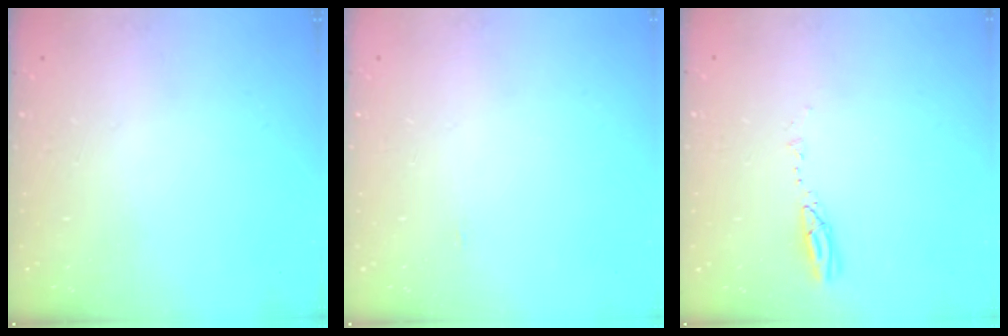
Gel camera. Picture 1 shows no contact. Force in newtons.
{"total": 15.5, "press": 3.5, "slide": 15.1}
{"total": 3.9, "press": 3.8, "slide": 0.4}